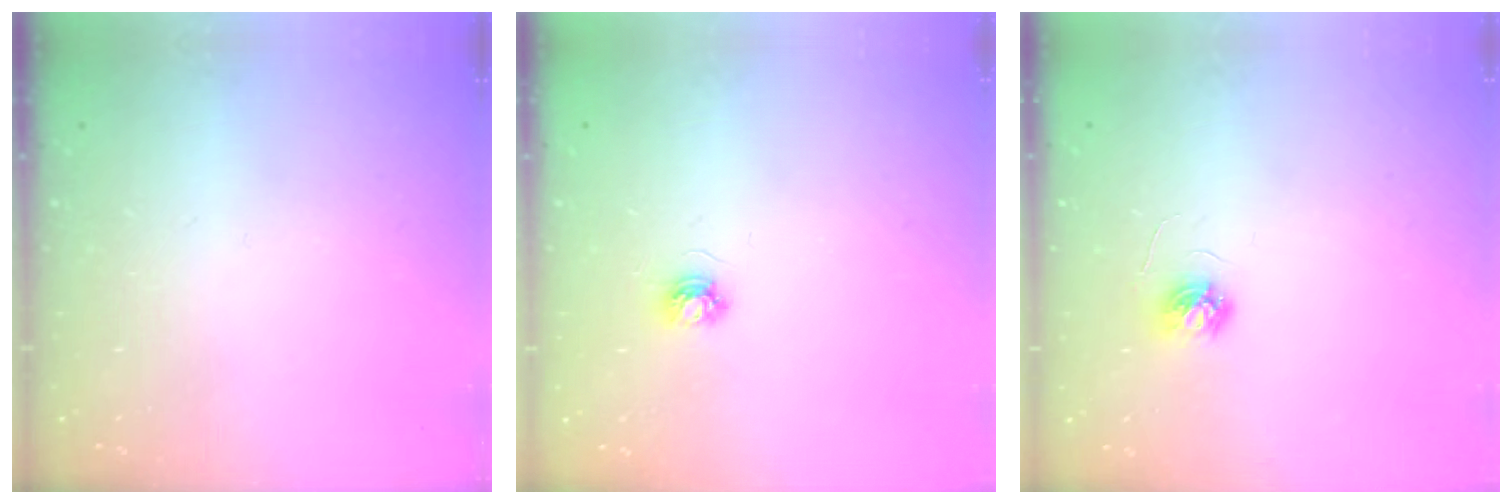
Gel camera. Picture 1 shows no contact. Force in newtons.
{"total": 3.4, "press": 3.4, "slide": 0.4}
{"total": 3.7, "press": 3.7, "slide": 0.3}